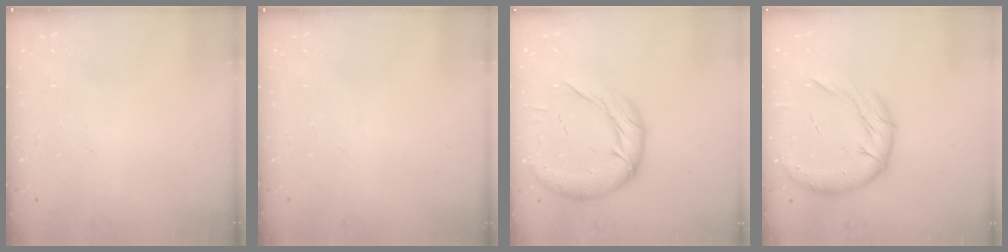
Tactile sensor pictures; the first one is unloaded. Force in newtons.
{"total": 0.0}
{"total": 15.9, "press": 15.7, "slide": 1.9}
{"total": 16.1, "press": 15.9, "slide": 2.5}